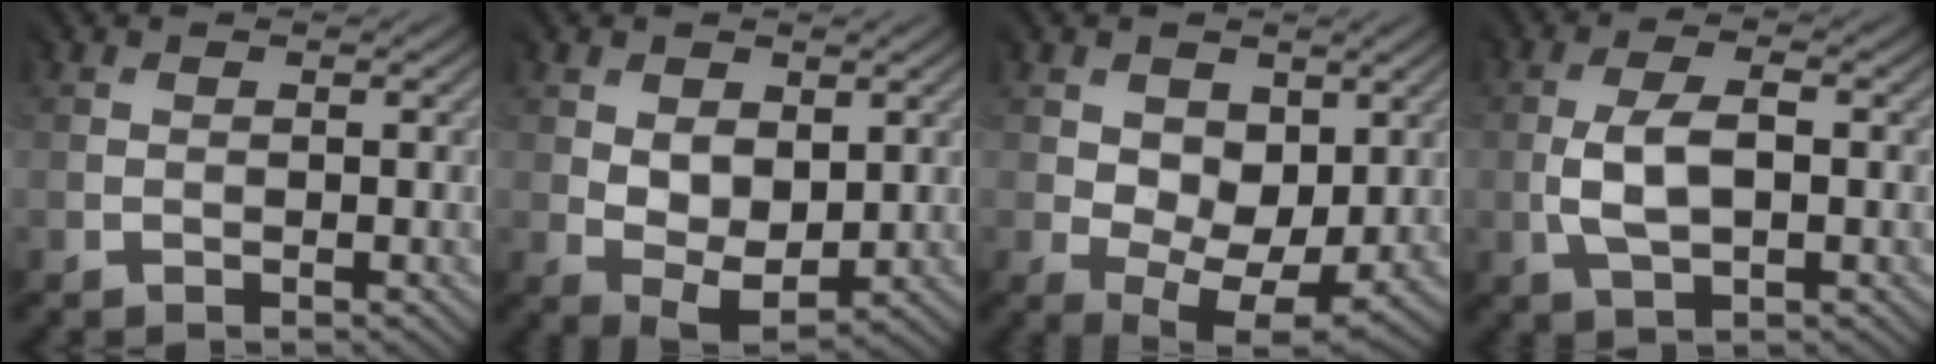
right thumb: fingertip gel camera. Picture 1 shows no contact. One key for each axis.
{"total": 5.9, "fx": 1.5, "fy": 4.2, "fz": 3.8, "tx": -0.089, "ty": -0.008, "tz": 0.032}
{"total": 8.5, "fx": 1.3, "fy": 6.3, "fz": 5.5, "tx": -0.117, "ty": -0.024, "tz": 0.033}
{"total": 4.4, "fx": -0.6, "fy": 2.0, "fz": 3.9, "tx": -0.081, "ty": 0.004, "tz": -0.011}